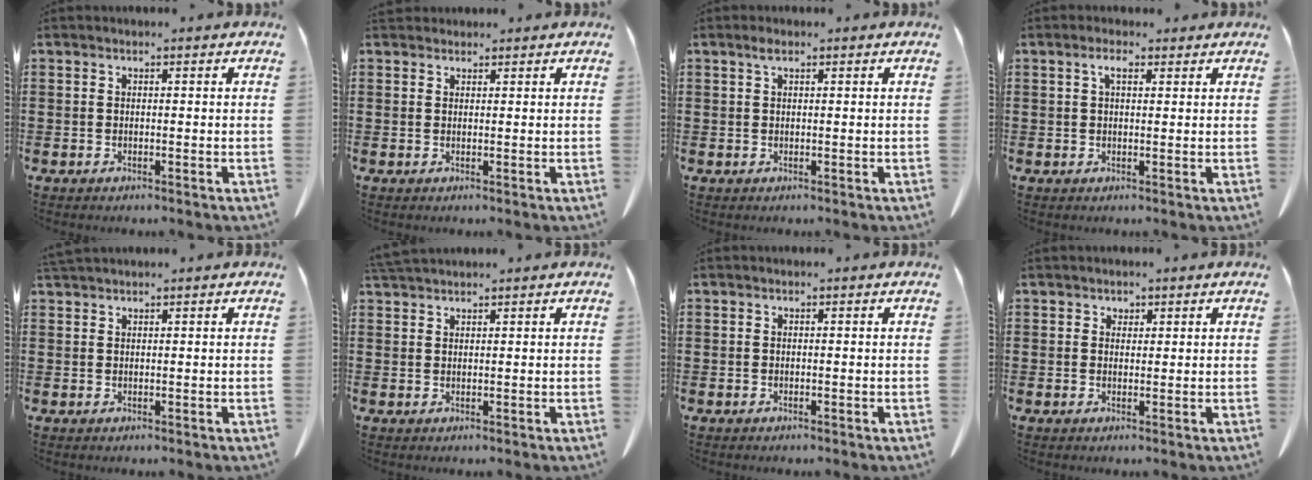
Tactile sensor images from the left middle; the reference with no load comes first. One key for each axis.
{"total": 1.1, "fx": 1.1, "fy": 0.4, "fz": 0.0, "tx": -0.003, "ty": 0.001, "tz": 0.022}
{"total": 1.2, "fx": 0.6, "fy": 0.4, "fz": 1.0, "tx": -0.022, "ty": 0.002, "tz": 0.010}
{"total": 2.6, "fx": 1.4, "fy": 1.0, "fz": 2.0, "tx": -0.043, "ty": 0.006, "tz": 0.023}
{"total": 1.2, "fx": 1.2, "fy": 0.0, "fz": 0.3, "tx": -0.009, "ty": -0.002, "tz": 0.023}
{"total": 2.1, "fx": 2.0, "fy": 0.2, "fz": 0.5, "tx": -0.016, "ty": 0.001, "tz": 0.040}
{"total": 0.0}
{"total": 1.2, "fx": 0.9, "fy": 0.7, "fz": 0.1, "tx": 0.004, "ty": -0.003, "tz": 0.018}